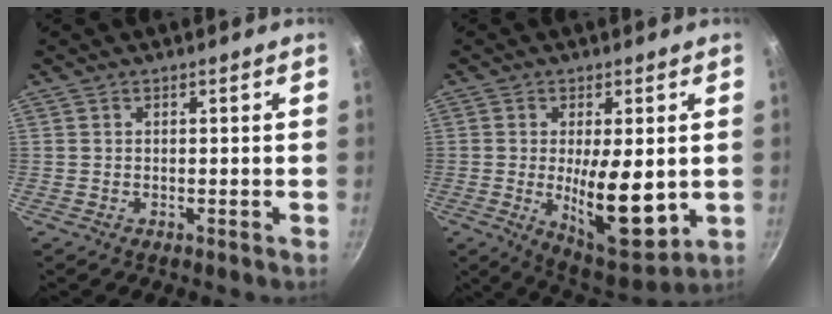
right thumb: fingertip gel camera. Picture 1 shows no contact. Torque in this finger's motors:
{"motor_torque": [-0.53, 1.01, 0.83, 0.03, 0.19]}